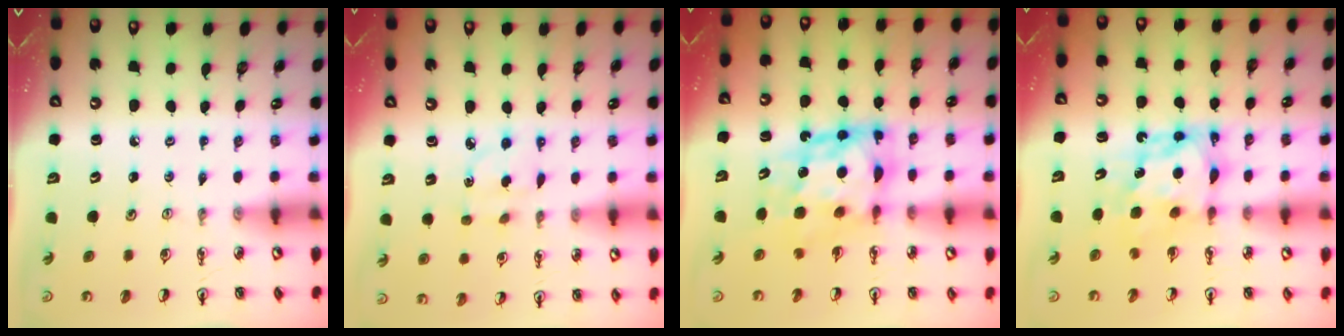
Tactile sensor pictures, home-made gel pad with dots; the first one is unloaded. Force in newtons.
{"total": 2.3, "press": 2.3, "slide": 0.2}
{"total": 9.8, "press": 9.7, "slide": 1.5}
{"total": 7.6, "press": 7.6, "slide": 0.8}